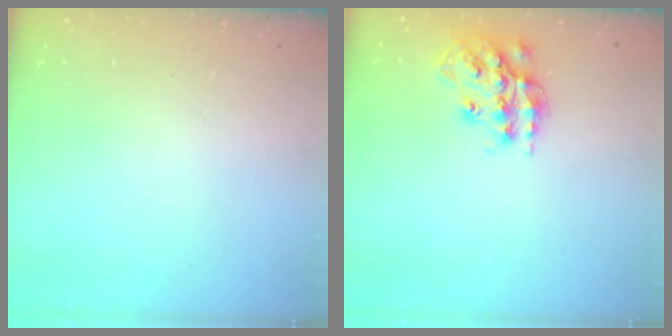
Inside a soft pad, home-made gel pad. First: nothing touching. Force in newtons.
{"total": 16.1, "press": 16.1, "slide": 1.2}